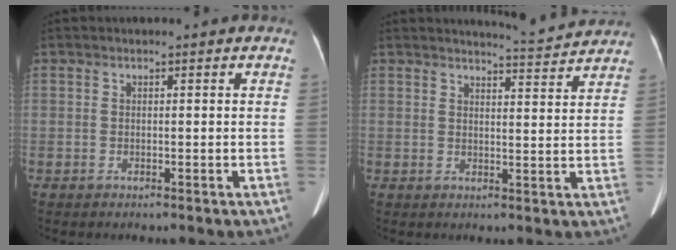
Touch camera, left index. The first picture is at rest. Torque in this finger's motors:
{"motor_torque": [0.48, -0.52, 0.00, 0.01]}